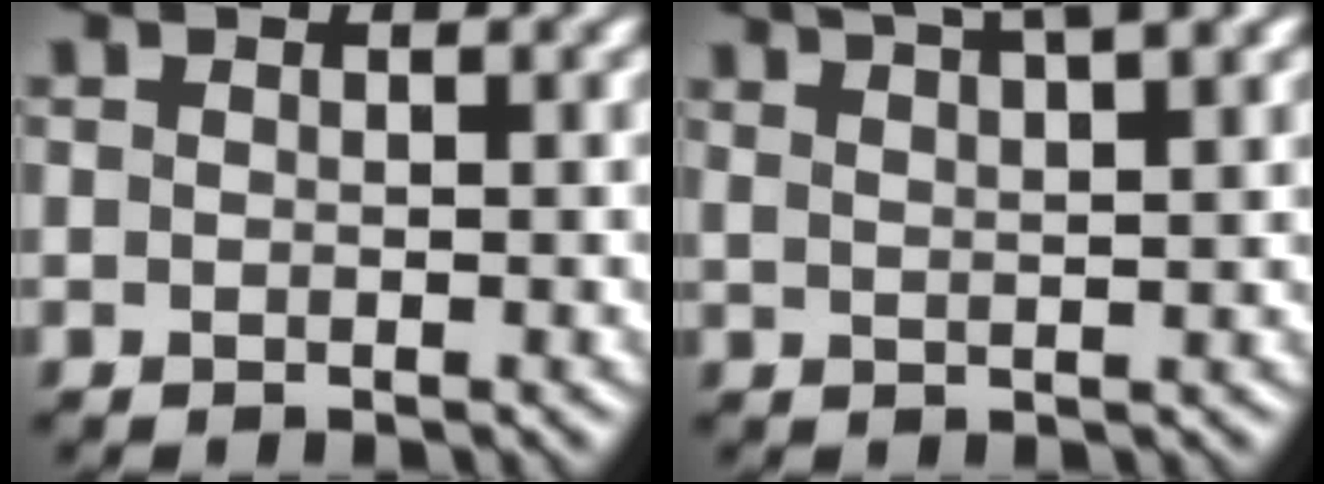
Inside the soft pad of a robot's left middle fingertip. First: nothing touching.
{"total": 7.4, "force": [5.2, 2.1, 4.9], "torque": [-0.045, 0.038, 0.042]}